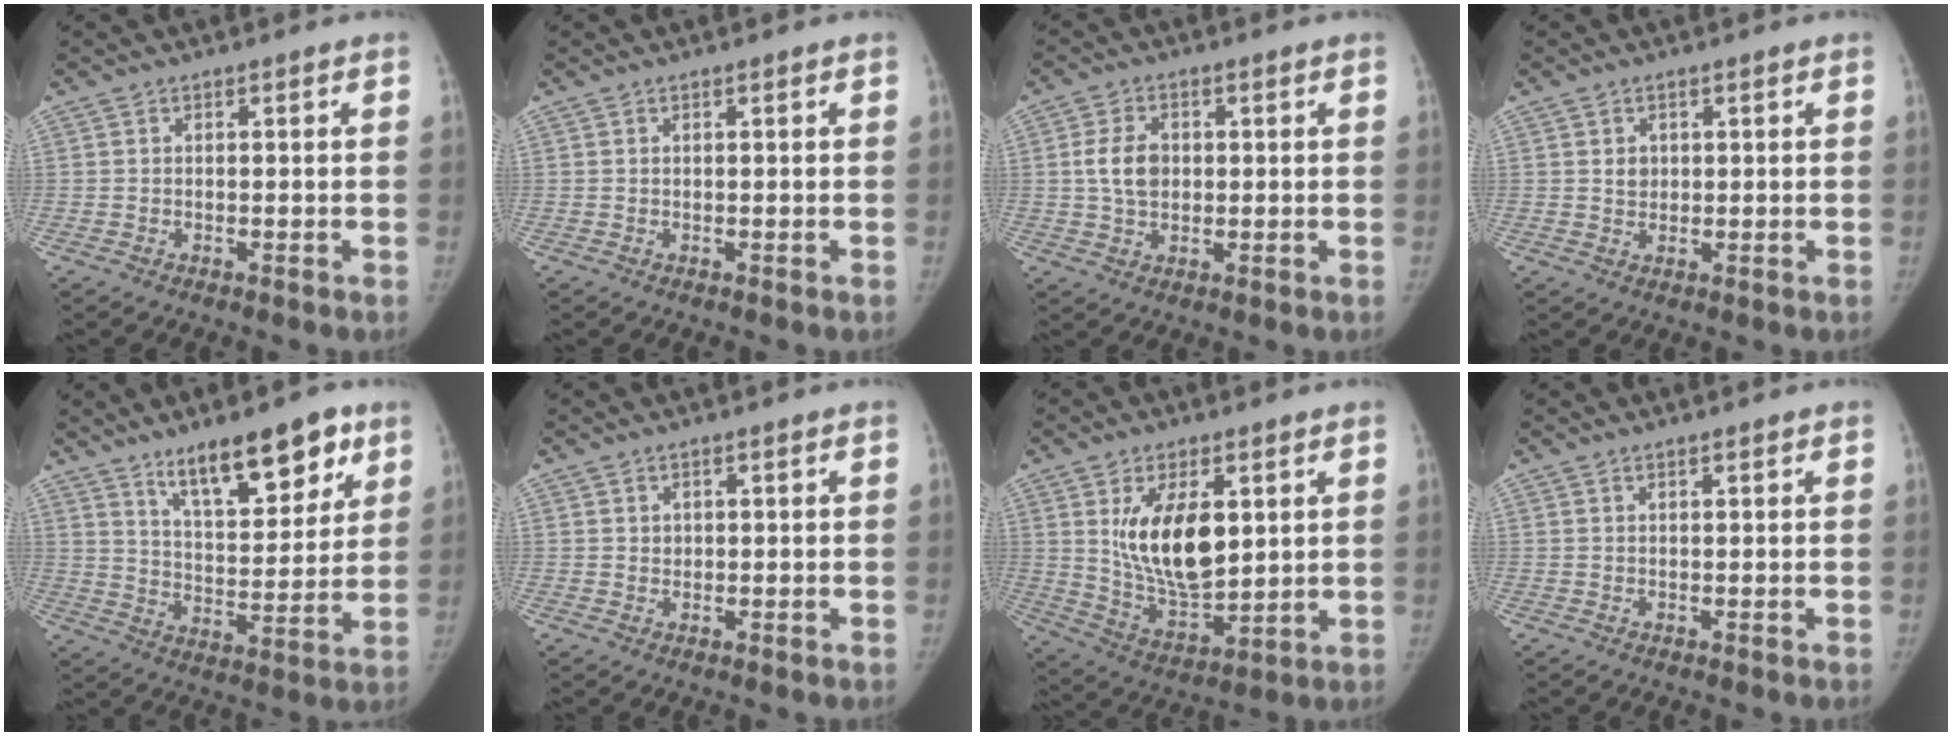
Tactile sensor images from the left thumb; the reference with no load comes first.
{"total": 0.0}
{"total": 6.1, "force": [0.7, 4.3, 4.3], "torque": [-0.072, 0.002, 0.013]}
{"total": 2.1, "force": [0.6, 1.8, 1.0], "torque": [-0.008, -0.005, 0.014]}
{"total": 16.0, "force": [10.2, 5.9, 10.9], "torque": [-0.125, -0.054, 0.170]}
{"total": 0.9, "force": [0.5, 0.7, 0.2], "torque": [0.006, -0.003, 0.008]}
{"total": 14.8, "force": [3.9, 7.5, 12.1], "torque": [-0.188, -0.030, 0.086]}
{"total": 0.7, "force": [0.6, 0.1, 0.4], "torque": [-0.006, -0.003, 0.011]}